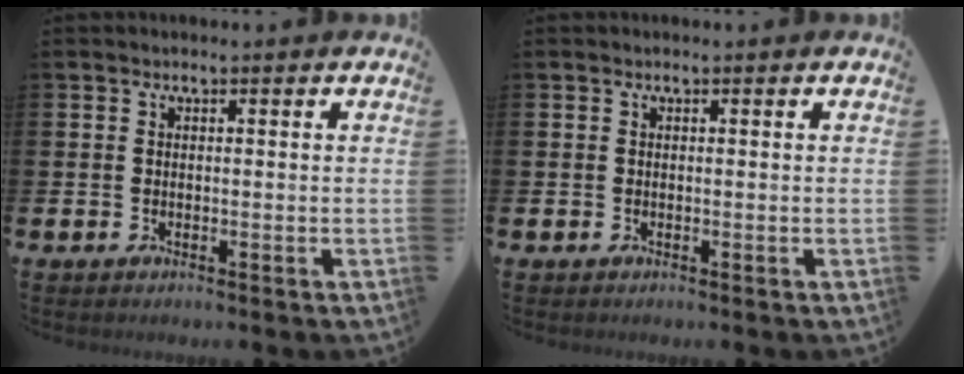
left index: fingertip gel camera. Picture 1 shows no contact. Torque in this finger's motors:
{"motor_torque": [0.00, 0.00, 0.00, 0.00]}